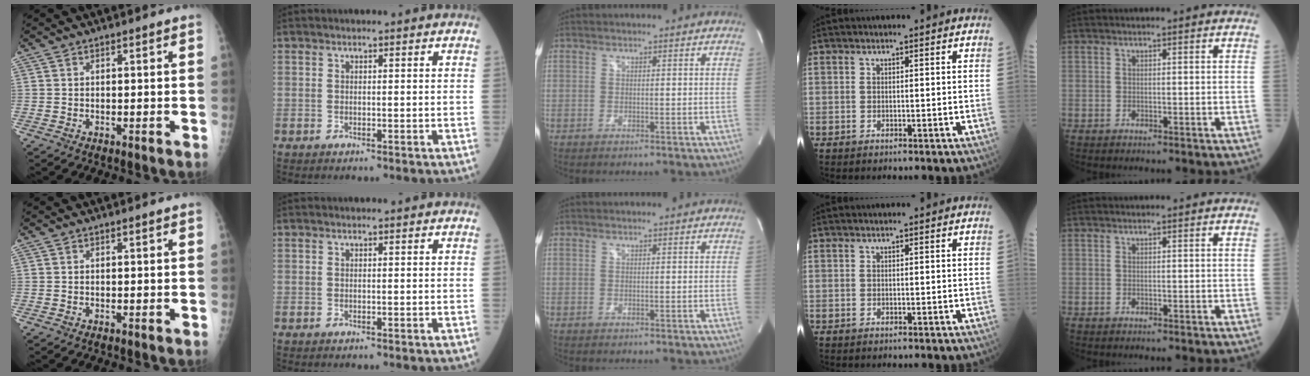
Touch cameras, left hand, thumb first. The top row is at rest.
{}